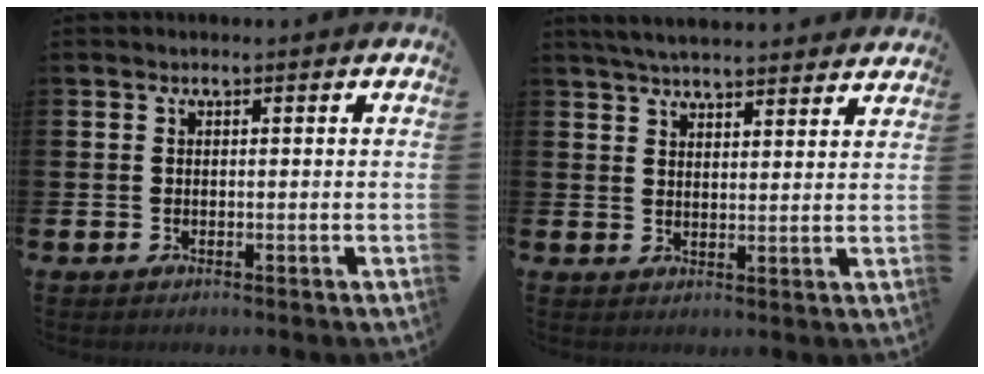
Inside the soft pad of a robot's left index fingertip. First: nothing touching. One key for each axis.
{"total": 4.9, "fx": 4.8, "fy": 0.4, "fz": 0.9, "tx": -0.027, "ty": -0.021, "tz": 0.088}